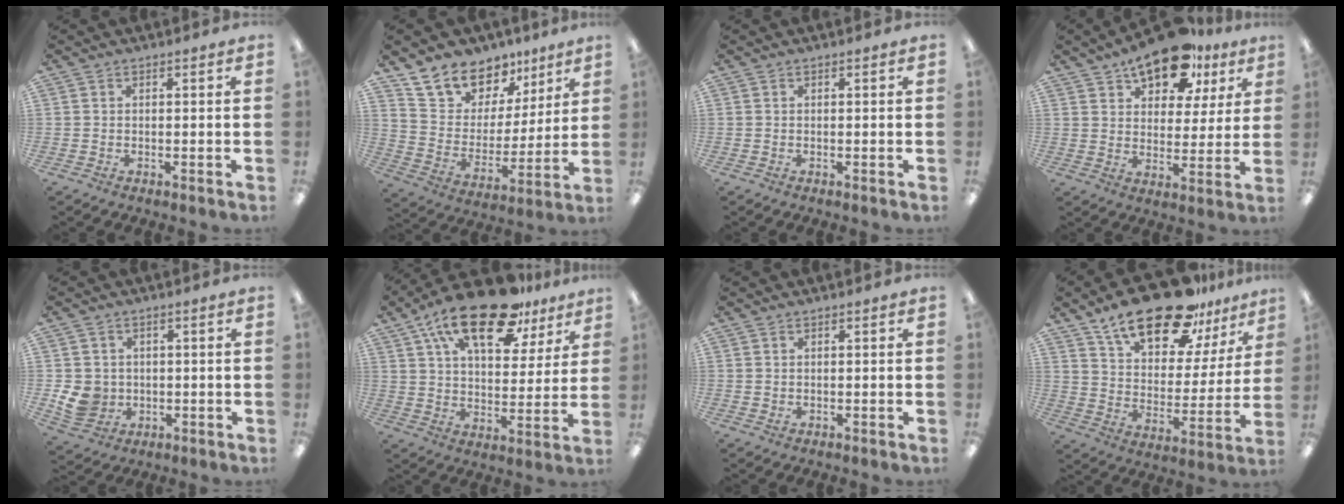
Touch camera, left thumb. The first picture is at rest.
{"total": 15.4, "force": [11.9, 9.0, 3.7], "torque": [-0.089, -0.082, 0.227]}
{"total": 0.0}
{"total": 15.5, "force": [11.1, 7.2, 8.1], "torque": [-0.124, -0.055, 0.191]}
{"total": 6.6, "force": [-0.3, 6.1, 2.4], "torque": [-0.055, 0.007, -0.003]}
{"total": 21.2, "force": [13.8, 9.1, 13.3], "torque": [-0.226, -0.065, 0.236]}
{"total": 0.9, "force": [0.5, 0.6, 0.4], "torque": [0.000, -0.001, 0.008]}
{"total": 21.5, "force": [16.1, 8.6, 11.3], "torque": [-0.182, -0.101, 0.277]}